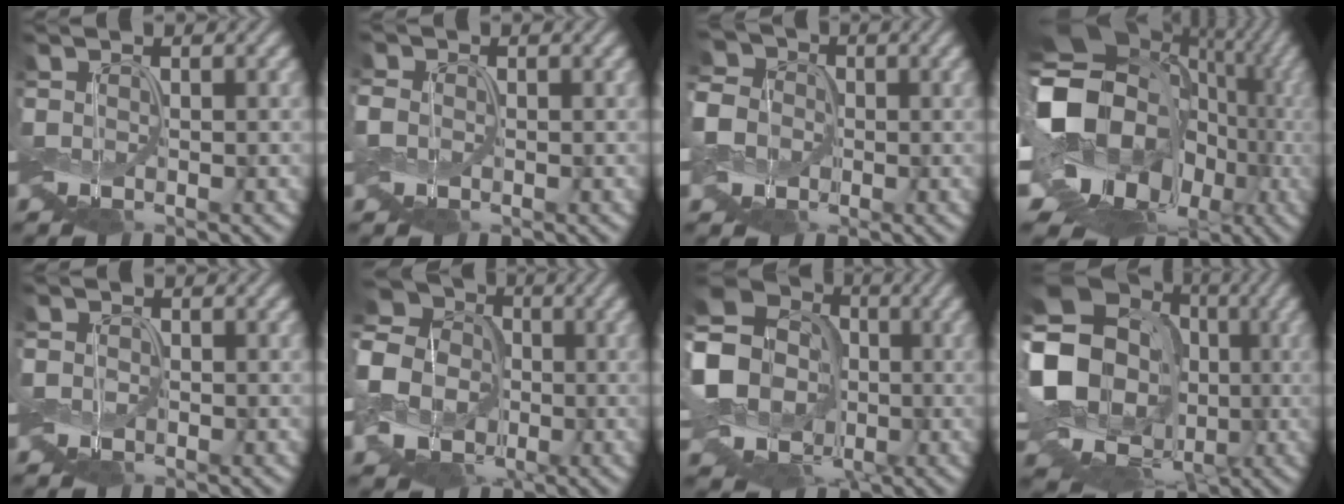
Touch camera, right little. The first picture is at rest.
{"total": 1.1, "force": [-0.2, 1.0, 0.4], "torque": [-0.015, 0.003, -0.007]}
{"total": 8.4, "force": [-0.3, 7.6, 3.4], "torque": [-0.091, 0.013, -0.042]}
{"total": 17.9, "force": [-2.2, 14.6, 10.1], "torque": [-0.161, -0.027, -0.031]}
{"total": 0.8, "force": [-0.2, 0.7, 0.2], "torque": [-0.007, 0.002, -0.006]}
{"total": 12.3, "force": [-2.7, 11.0, 4.7], "torque": [-0.141, 0.006, -0.088]}
{"total": 19.5, "force": [-0.6, 17.3, 8.9], "torque": [-0.238, 0.010, -0.059]}
{"total": 22.2, "force": [-0.7, 19.6, 10.3], "torque": [-0.218, 0.013, -0.056]}